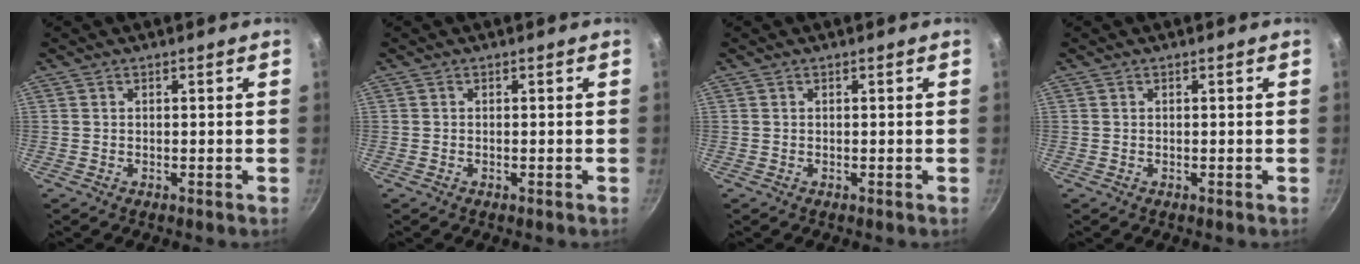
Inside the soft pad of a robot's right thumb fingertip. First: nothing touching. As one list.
[{"total": 0.0}, {"total": 0.0}, {"total": 0.0}]